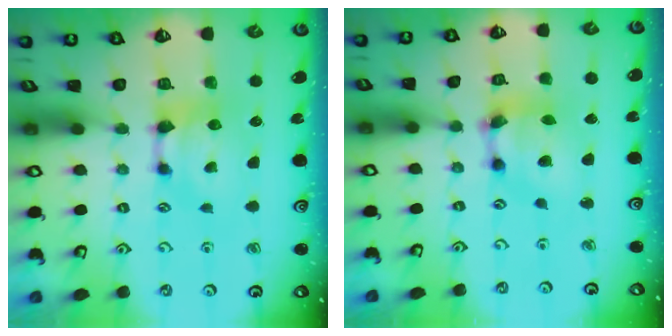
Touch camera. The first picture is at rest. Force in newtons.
{"total": 5.9, "press": 5.6, "slide": 2.1}